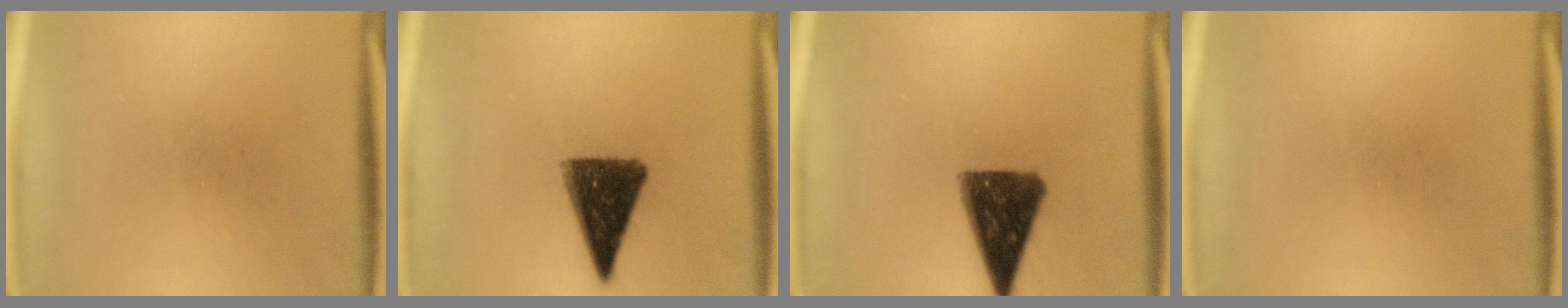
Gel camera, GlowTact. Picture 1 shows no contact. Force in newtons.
{"total": 12.3}
{"total": 12.3}
{"total": 0.0}